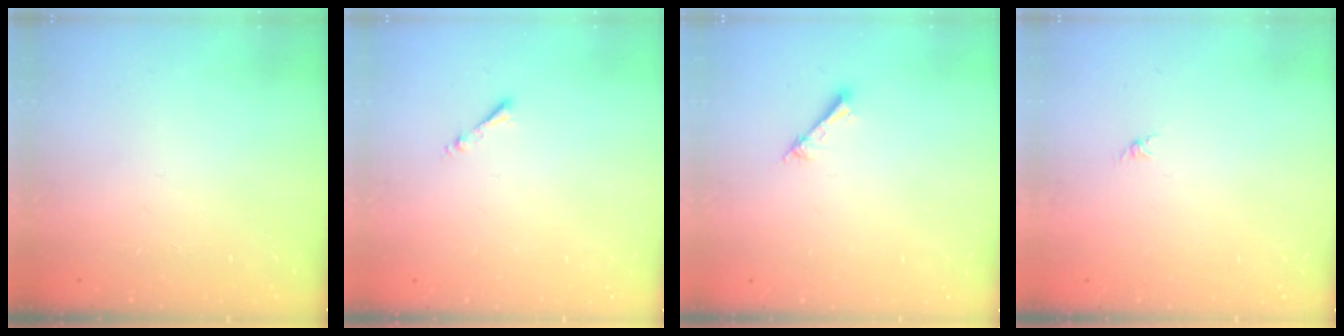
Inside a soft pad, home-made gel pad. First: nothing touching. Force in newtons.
{"total": 1.3, "press": 1.2, "slide": 0.3}
{"total": 1.5, "press": 1.5, "slide": 0.2}
{"total": 0.0}